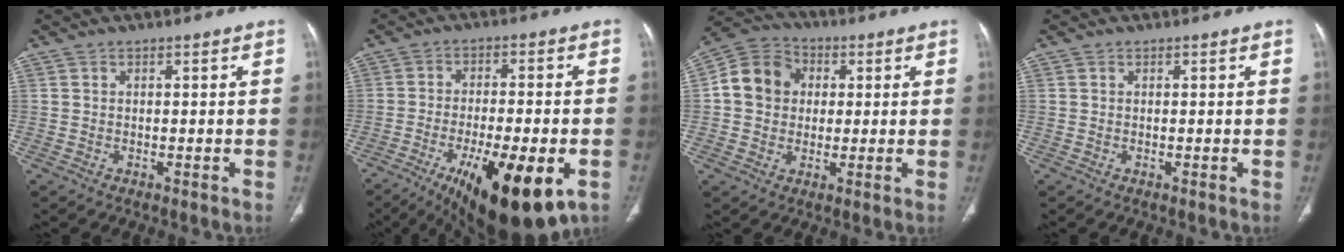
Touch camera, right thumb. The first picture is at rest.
{"total": 20.3, "force": [-8.8, 6.8, 16.9], "torque": [-0.231, -0.003, -0.124]}
{"total": 10.5, "force": [1.2, 9.2, 4.9], "torque": [-0.068, 0.017, 0.010]}
{"total": 0.0}